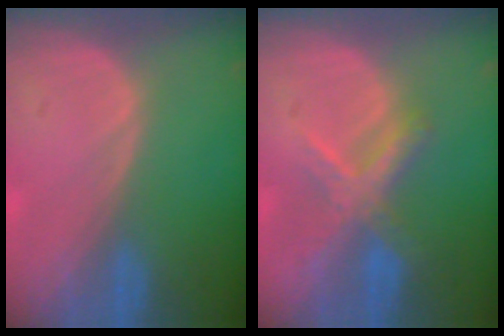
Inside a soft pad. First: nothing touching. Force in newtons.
{"total": 7.1, "press": 6.0, "slide": 3.8}